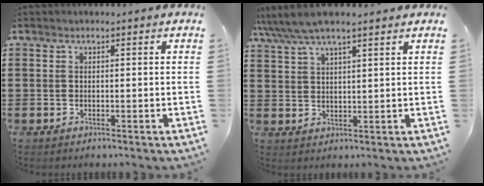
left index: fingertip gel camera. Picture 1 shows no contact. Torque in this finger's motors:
{"motor_torque": [2.13, 0.00, 0.76, 0.21]}